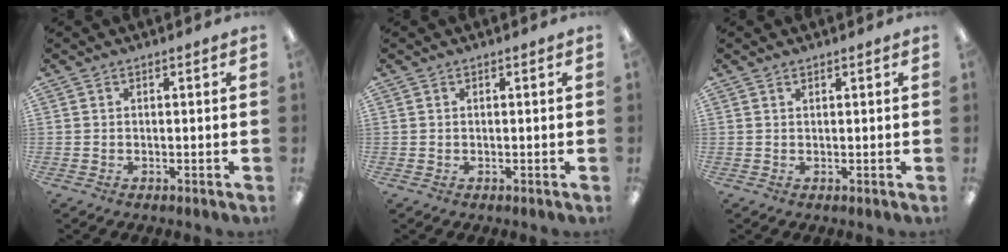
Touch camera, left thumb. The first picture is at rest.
{"total": 0.0}
{"total": 0.7, "force": [0.5, 0.2, 0.4], "torque": [-0.008, 0.001, 0.010]}